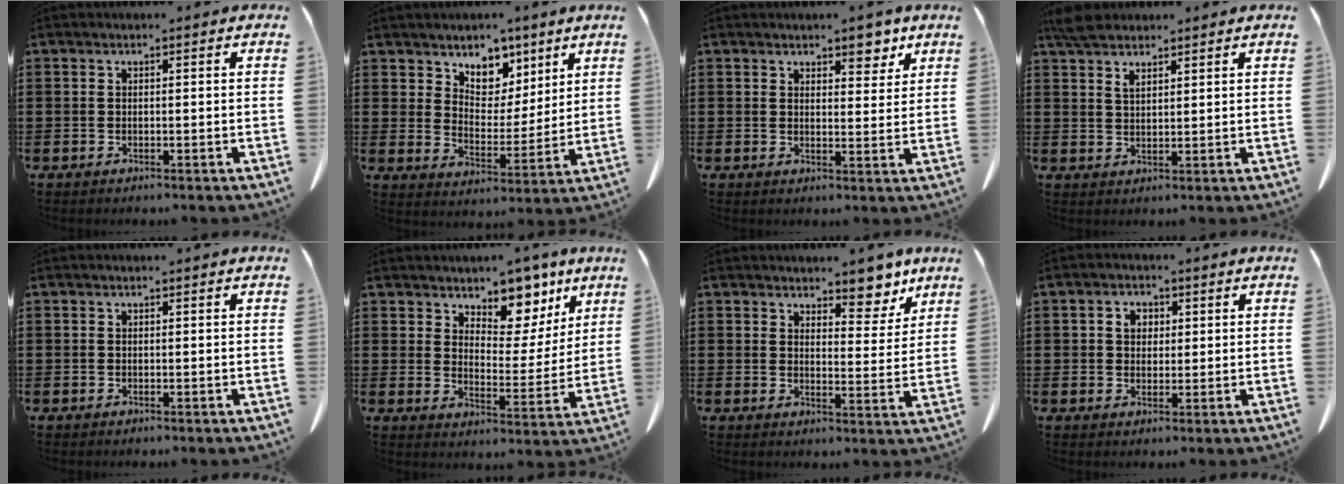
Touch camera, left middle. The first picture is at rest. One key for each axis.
{"total": 6.3, "fx": 4.7, "fy": 4.2, "fz": 0.8, "tx": -0.041, "ty": -0.024, "tz": 0.085}
{"total": 4.0, "fx": 3.2, "fy": 1.6, "fz": 1.8, "tx": -0.017, "ty": -0.008, "tz": 0.054}
{"total": 3.8, "fx": 2.9, "fy": 1.4, "fz": 2.0, "tx": -0.046, "ty": 0.002, "tz": 0.055}
{"total": 0.0}
{"total": 7.8, "fx": 6.5, "fy": 3.5, "fz": 2.4, "tx": -0.055, "ty": -0.044, "tz": 0.114}
{"total": 6.0, "fx": 5.3, "fy": 2.1, "fz": 1.8, "tx": -0.031, "ty": -0.027, "tz": 0.092}
{"total": 2.8, "fx": 0.8, "fy": 2.3, "fz": 1.3, "tx": -0.035, "ty": 0.010, "tz": 0.013}